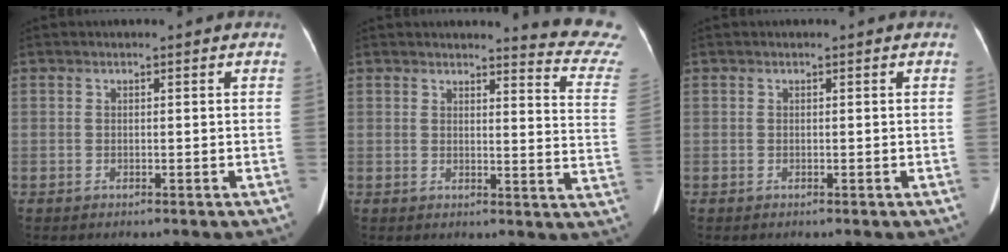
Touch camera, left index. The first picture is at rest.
{"total": 10.8, "force": [10.7, -1.0, 1.7], "torque": [-0.010, -0.111, 0.091]}
{"total": 0.0}